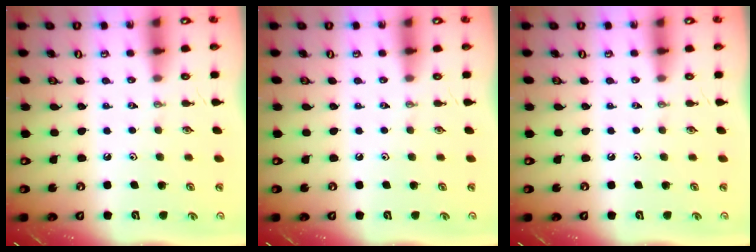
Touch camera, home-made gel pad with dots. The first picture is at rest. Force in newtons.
{"total": 0.0}
{"total": 0.0}